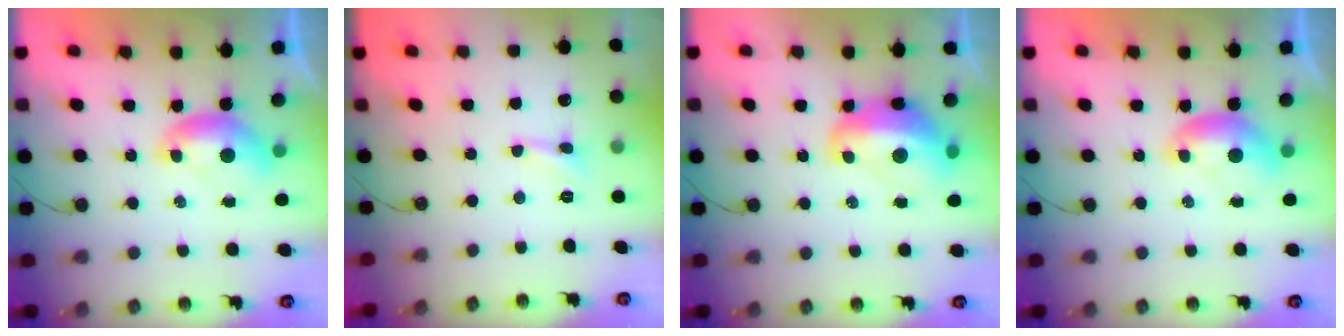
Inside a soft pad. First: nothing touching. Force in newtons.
{"total": 2.1, "press": 2.0, "slide": 0.6}
{"total": 8.5, "press": 8.4, "slide": 1.2}
{"total": 0.0}